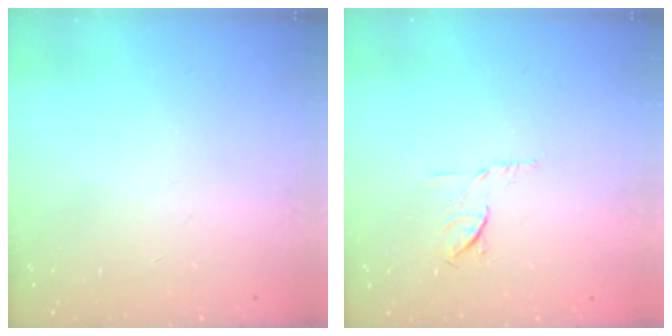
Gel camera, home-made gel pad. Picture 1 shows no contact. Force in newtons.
{"total": 6.7, "press": 6.6, "slide": 1.1}